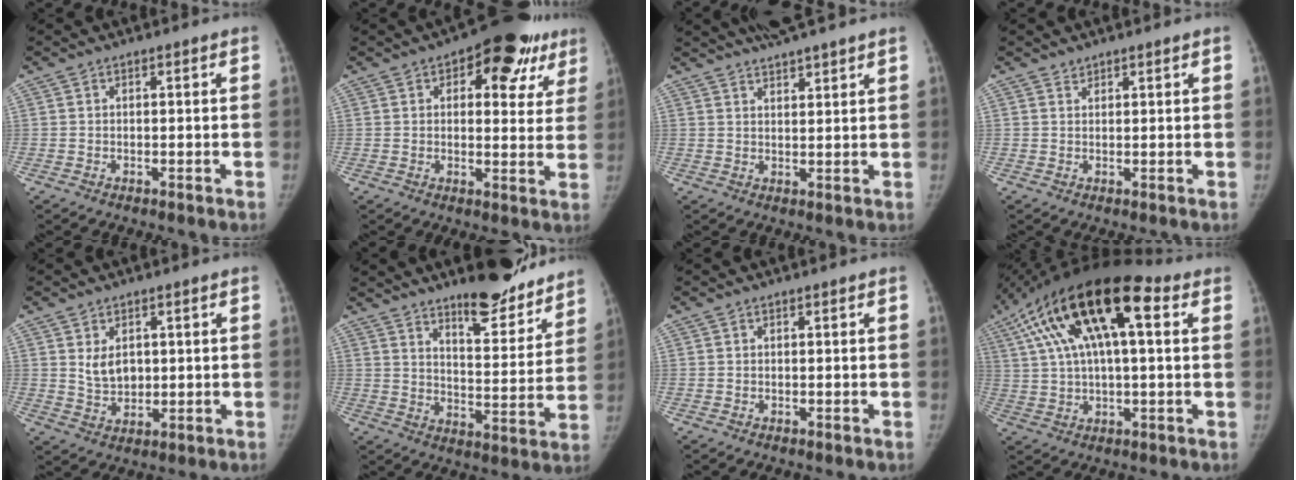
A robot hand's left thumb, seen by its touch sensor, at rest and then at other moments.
{"total": 16.1, "force": [8.0, 8.2, 11.3], "torque": [-0.081, -0.014, 0.095]}
{"total": 7.0, "force": [5.9, 0.7, 3.7], "torque": [-0.046, -0.001, 0.097]}
{"total": 1.1, "force": [1.0, 0.4, 0.0], "torque": [0.009, -0.008, 0.015]}
{"total": 5.3, "force": [1.4, 3.7, 3.5], "torque": [-0.043, -0.014, 0.034]}
{"total": 15.4, "force": [12.2, 4.4, 8.2], "torque": [-0.068, -0.092, 0.182]}
{"total": 0.0}
{"total": 21.7, "force": [7.9, 8.2, 18.4], "torque": [-0.337, 0.029, 0.128]}